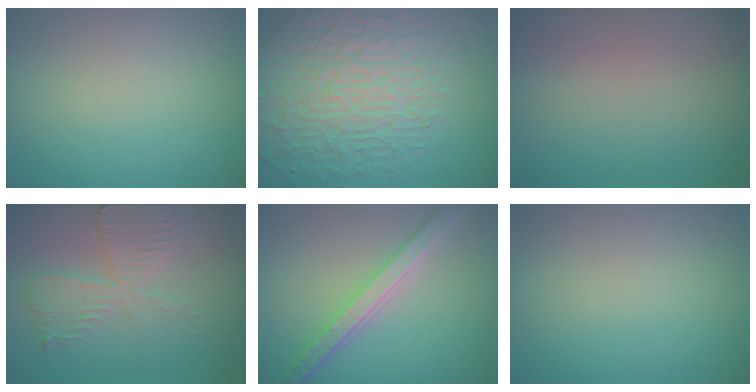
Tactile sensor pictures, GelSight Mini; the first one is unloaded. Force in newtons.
{"total": 7.2, "press": 5.8, "slide": 4.2}
{"total": 0.0}
{"total": 4.0, "press": 3.6, "slide": 1.8}
{"total": 5.1, "press": 4.1, "slide": 3.0}
{"total": 0.0}